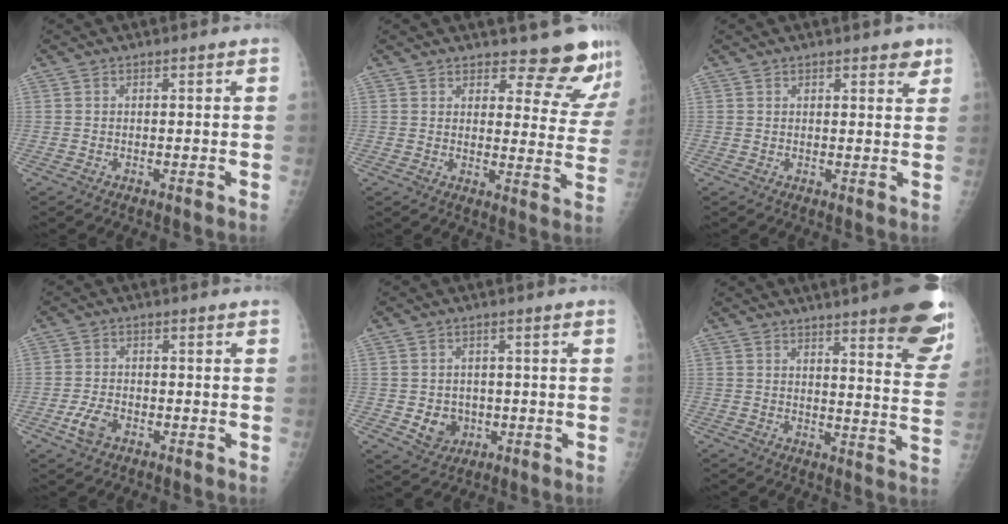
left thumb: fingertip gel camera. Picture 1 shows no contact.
{"total": 11.9, "force": [11.0, 3.4, 3.0], "torque": [0.006, -0.093, 0.120]}
{"total": 2.8, "force": [2.0, 1.1, 1.7], "torque": [-0.006, -0.010, 0.022]}
{"total": 4.2, "force": [-1.9, 2.5, 2.7], "torque": [-0.055, 0.008, -0.037]}
{"total": 5.3, "force": [-1.0, 4.6, 2.5], "torque": [-0.017, 0.004, -0.005]}
{"total": 17.9, "force": [11.7, 3.3, 13.1], "torque": [-0.139, -0.060, 0.139]}